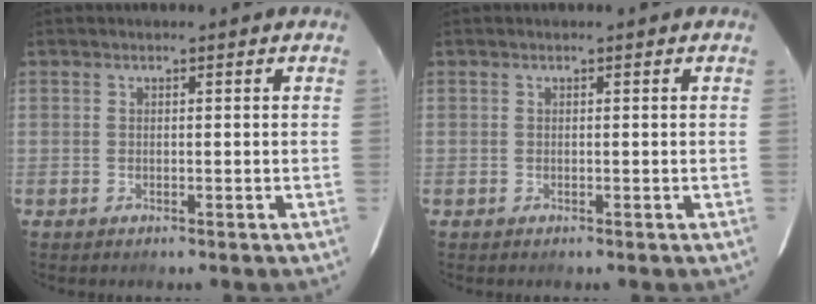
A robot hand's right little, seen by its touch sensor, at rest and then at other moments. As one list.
[{"total": 0.0}]